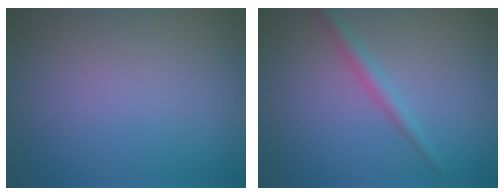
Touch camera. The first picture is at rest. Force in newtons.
{"total": 1.8, "press": 1.8, "slide": 0.1}